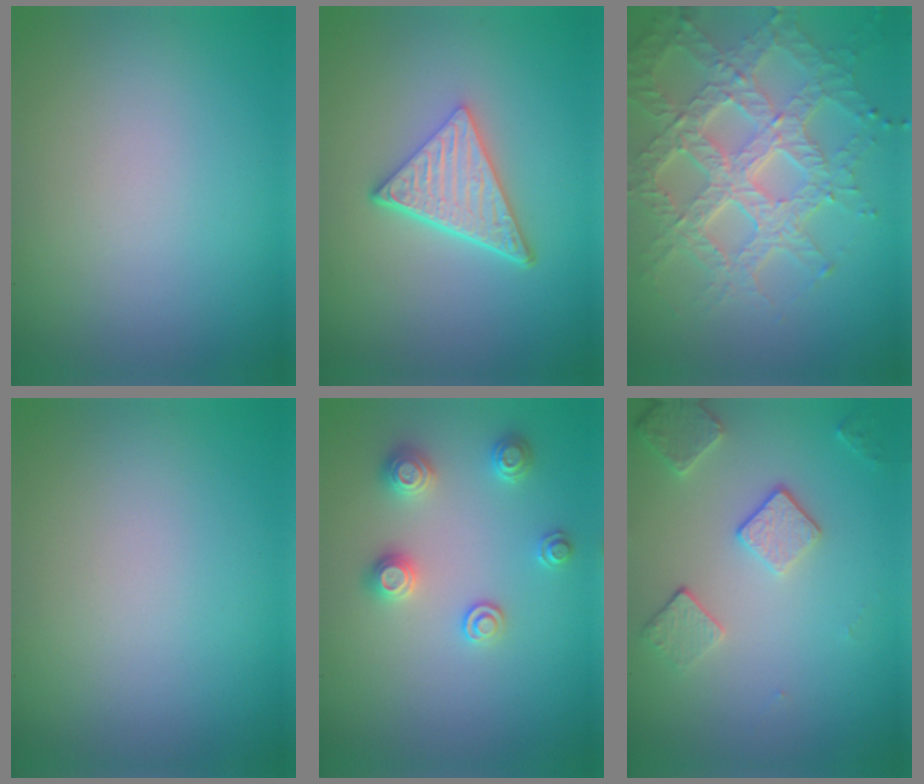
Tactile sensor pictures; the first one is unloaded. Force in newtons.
{"total": 5.1, "press": 3.5, "slide": 3.7}
{"total": 8.0, "press": 5.8, "slide": 5.5}
{"total": 0.0}
{"total": 2.6, "press": 2.6, "slide": 0.1}
{"total": 3.1, "press": 2.7, "slide": 1.7}